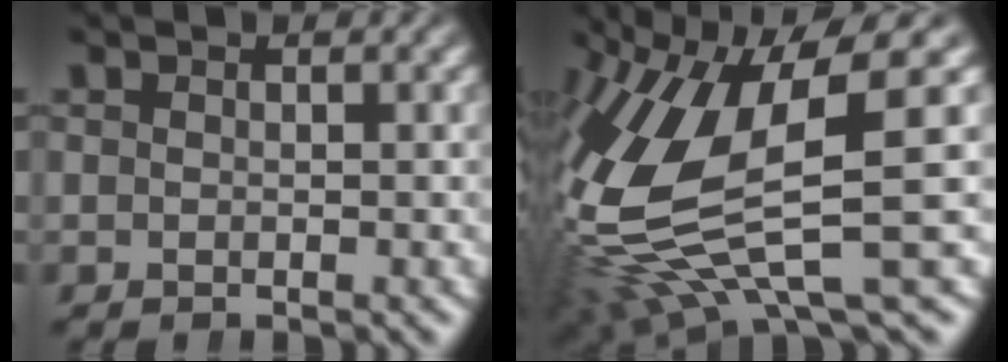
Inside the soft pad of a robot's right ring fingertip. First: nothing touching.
{"total": 10.6, "force": [-1.0, 5.1, 9.2], "torque": [-0.190, -0.026, 0.003]}